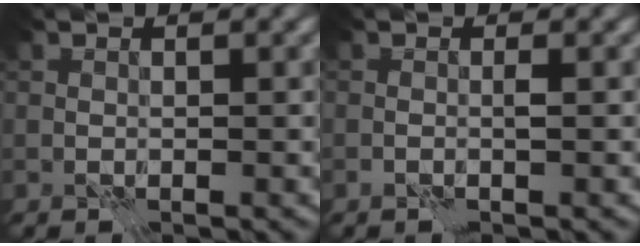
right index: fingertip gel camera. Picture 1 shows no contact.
{"total": 0.9, "force": [0.4, -0.7, 0.3], "torque": [-0.004, 0.003, 0.007]}